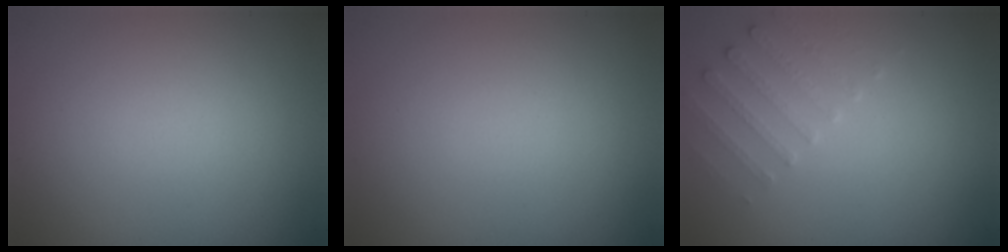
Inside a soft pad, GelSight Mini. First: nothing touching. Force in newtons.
{"total": 0.0}
{"total": 2.3, "press": 2.2, "slide": 0.6}